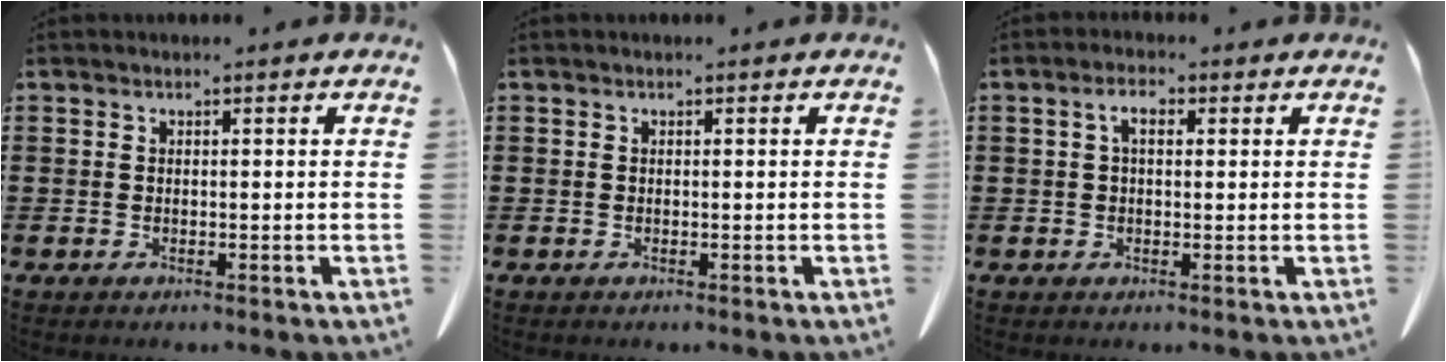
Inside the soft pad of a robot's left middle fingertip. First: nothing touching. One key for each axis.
{"total": 0.0}
{"total": 3.2, "fx": 0.9, "fy": 1.5, "fz": 2.7, "tx": -0.057, "ty": 0.010, "tz": 0.014}